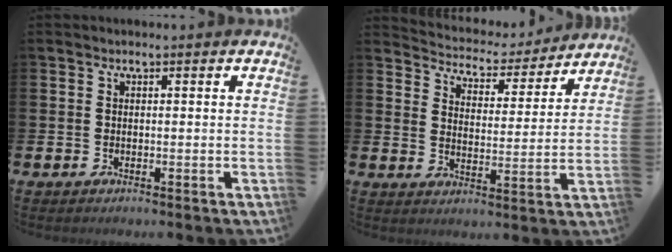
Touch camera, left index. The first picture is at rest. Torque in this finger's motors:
{"motor_torque": [1.00, -1.15, 0.27, 0.02]}